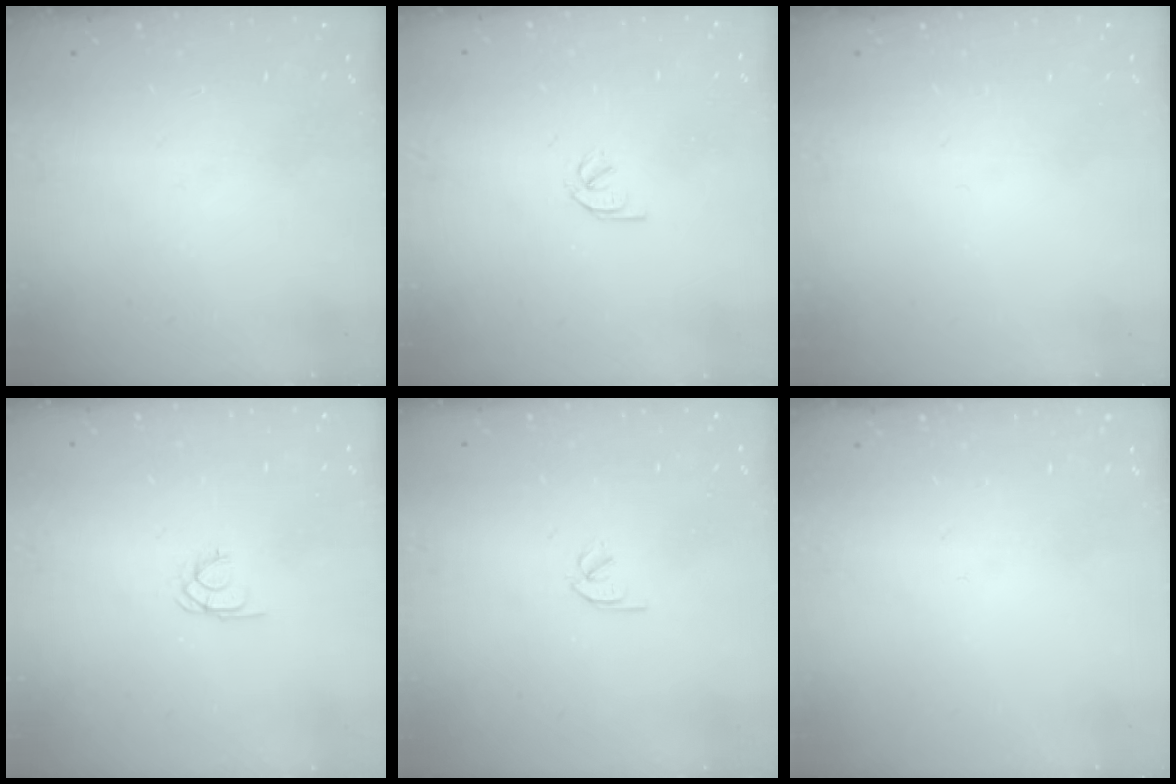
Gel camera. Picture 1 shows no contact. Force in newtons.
{"total": 2.0, "press": 2.0, "slide": 0.3}
{"total": 0.0}
{"total": 1.8, "press": 1.8, "slide": 0.3}
{"total": 1.8, "press": 1.7, "slide": 0.5}
{"total": 0.0}